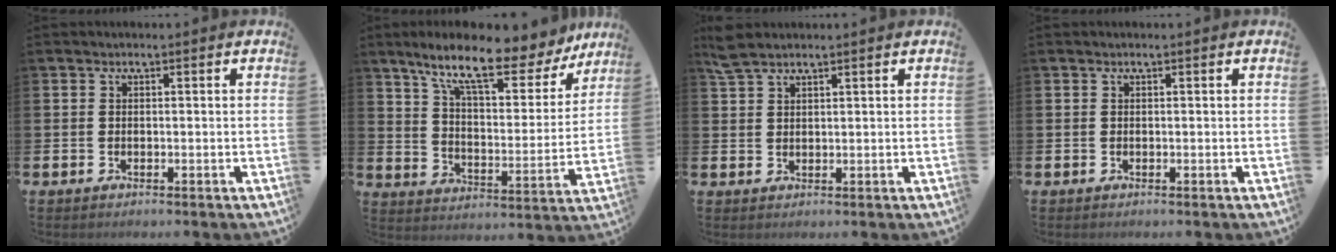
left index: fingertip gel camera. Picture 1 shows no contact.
{"total": 11.9, "force": [9.3, 3.2, 6.8], "torque": [-0.150, -0.051, 0.152]}
{"total": 3.1, "force": [2.7, 1.0, 1.2], "torque": [-0.028, -0.001, 0.050]}
{"total": 0.0}